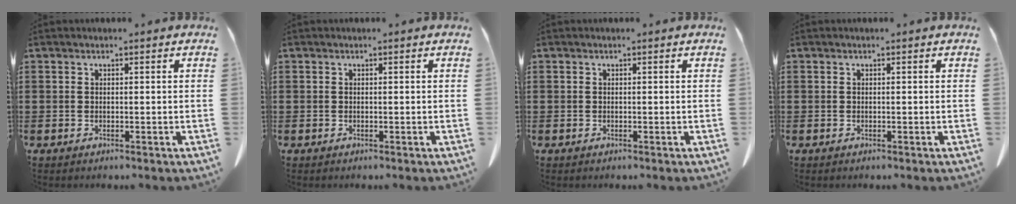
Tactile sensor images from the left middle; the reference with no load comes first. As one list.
[{"total": 0.0}, {"total": 0.0}, {"total": 0.0}]